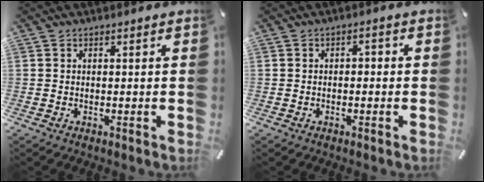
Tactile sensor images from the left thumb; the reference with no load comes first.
{"total": 1.8, "force": [-1.1, 0.9, 1.0], "torque": [-0.021, 0.010, -0.025]}